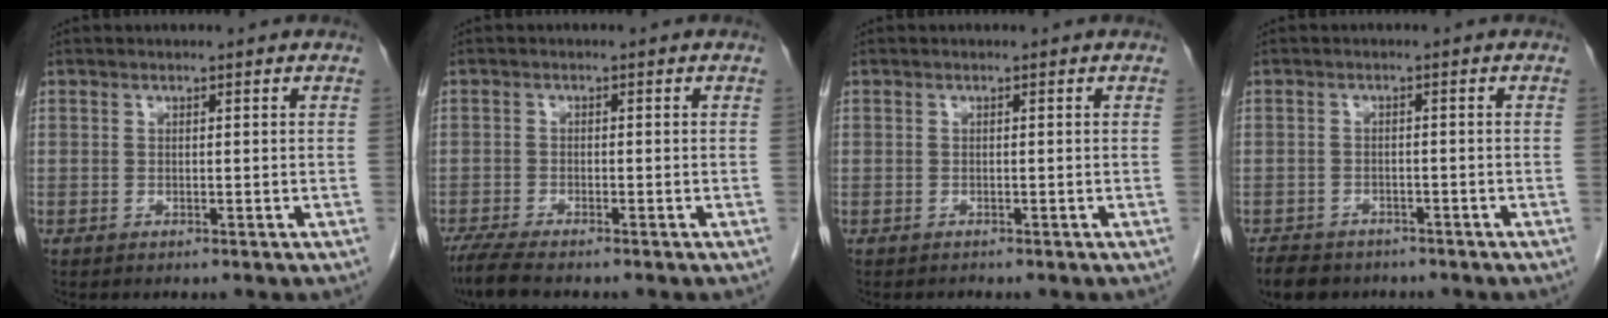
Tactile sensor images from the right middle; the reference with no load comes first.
{"total": 4.5, "force": [-3.7, 0.3, 2.5], "torque": [-0.052, -0.014, -0.067]}
{"total": 0.0}
{"total": 6.4, "force": [-5.2, 3.2, 2.0], "torque": [-0.034, -0.002, -0.075]}